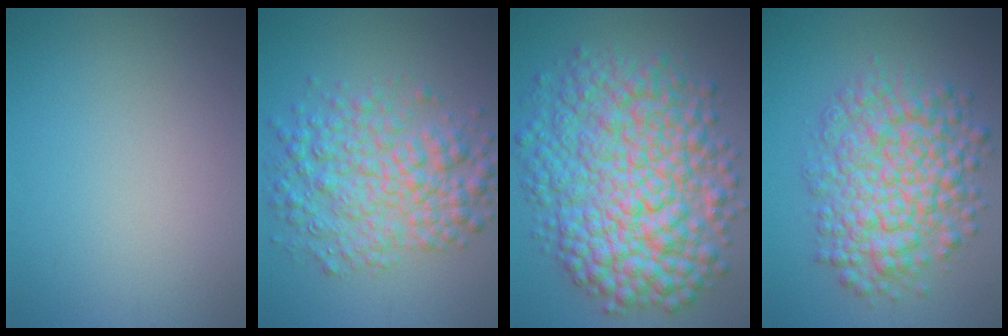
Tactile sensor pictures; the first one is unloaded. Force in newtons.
{"total": 6.2, "press": 6.2, "slide": 0.0}
{"total": 11.6, "press": 11.6, "slide": 0.0}
{"total": 7.7, "press": 7.7, "slide": 0.1}